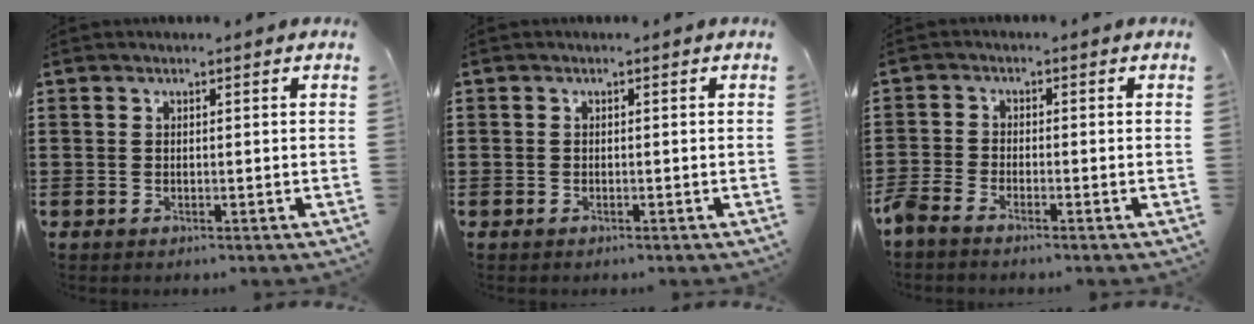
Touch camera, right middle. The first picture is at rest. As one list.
[{"total": 0.7, "force": [-0.4, 0.5, 0.1], "torque": [-0.003, 0.002, -0.009]}, {"total": 2.2, "force": [-2.0, 0.3, 0.7], "torque": [-0.035, -0.005, -0.048]}]